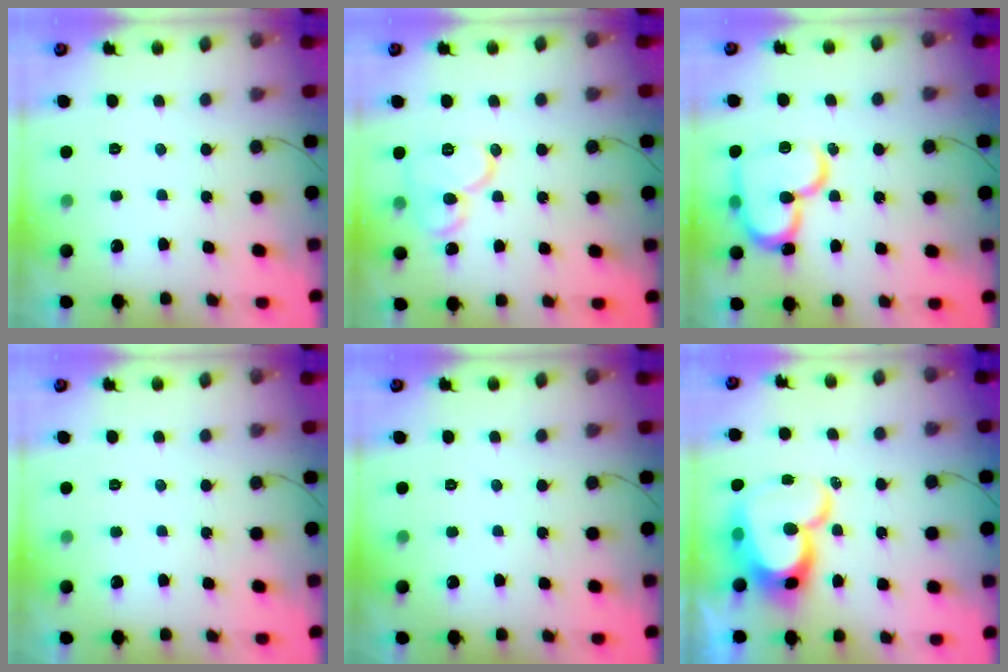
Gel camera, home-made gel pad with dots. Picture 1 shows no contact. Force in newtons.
{"total": 11.9, "press": 11.8, "slide": 1.5}
{"total": 18.0, "press": 18.0, "slide": 1.6}
{"total": 0.0}
{"total": 0.0}
{"total": 19.0, "press": 18.9, "slide": 1.9}